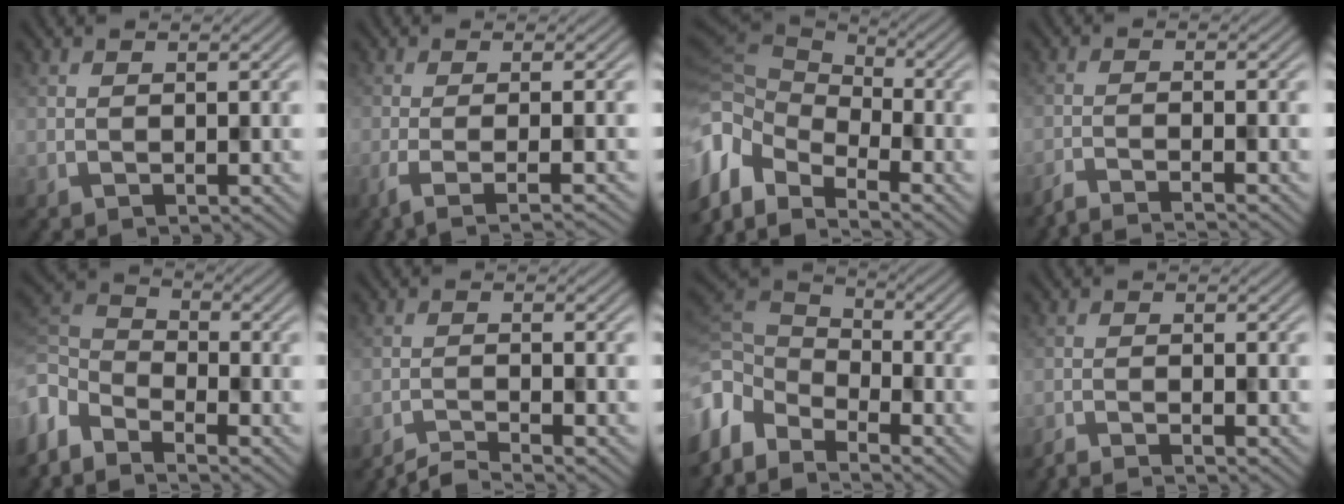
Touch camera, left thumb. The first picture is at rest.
{"total": 4.3, "force": [-1.8, 0.8, 3.8], "torque": [-0.057, -0.002, -0.048]}
{"total": 10.9, "force": [-6.1, 6.4, 6.4], "torque": [-0.177, -0.017, -0.087]}
{"total": 4.0, "force": [-3.3, 0.3, 2.1], "torque": [-0.030, -0.001, -0.075]}
{"total": 5.8, "force": [-4.2, 2.5, 3.1], "torque": [-0.079, -0.006, -0.101]}
{"total": 3.3, "force": [-2.8, 0.2, 1.6], "torque": [-0.014, 0.002, -0.067]}
{"total": 7.6, "force": [-4.4, 4.3, 4.5], "torque": [-0.119, -0.010, -0.097]}
{"total": 3.2, "force": [-2.5, 0.2, 1.9], "torque": [-0.027, 0.002, -0.058]}